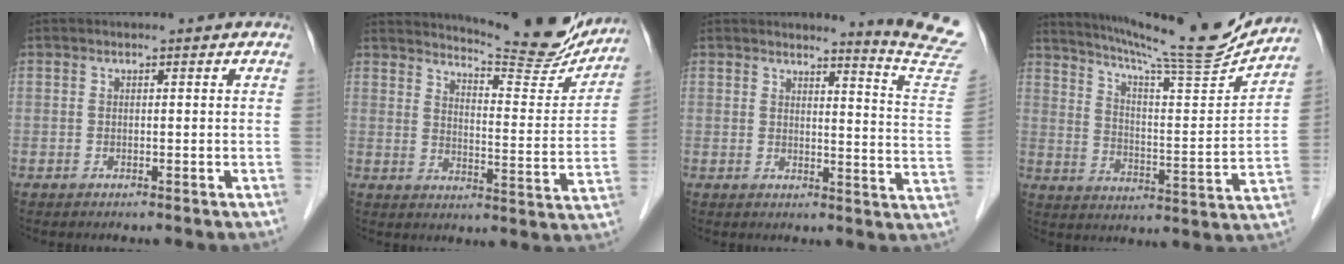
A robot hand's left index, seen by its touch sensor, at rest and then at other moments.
{"total": 16.9, "force": [16.1, 1.3, 5.1], "torque": [-0.076, -0.064, 0.199]}
{"total": 11.1, "force": [10.7, -2.4, 1.7], "torque": [-0.024, -0.115, 0.105]}
{"total": 19.1, "force": [17.7, -0.6, 7.2], "torque": [-0.122, -0.048, 0.256]}